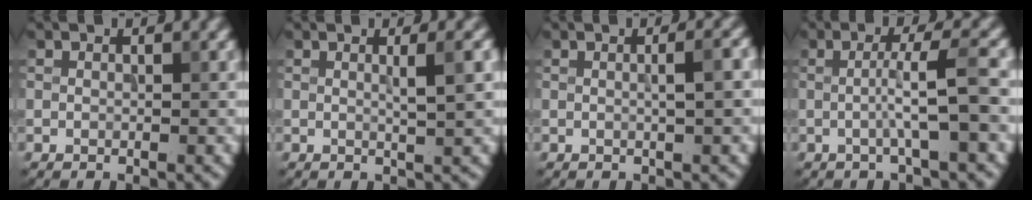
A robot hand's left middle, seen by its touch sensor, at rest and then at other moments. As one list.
[{"total": 2.8, "force": [0.6, 0.7, 2.7], "torque": [-0.030, 0.006, 0.005]}, {"total": 2.5, "force": [0.2, 0.7, 2.4], "torque": [-0.025, 0.011, 0.000]}, {"total": 3.7, "force": [-0.3, 0.4, 3.7], "torque": [-0.061, 0.008, -0.012]}]